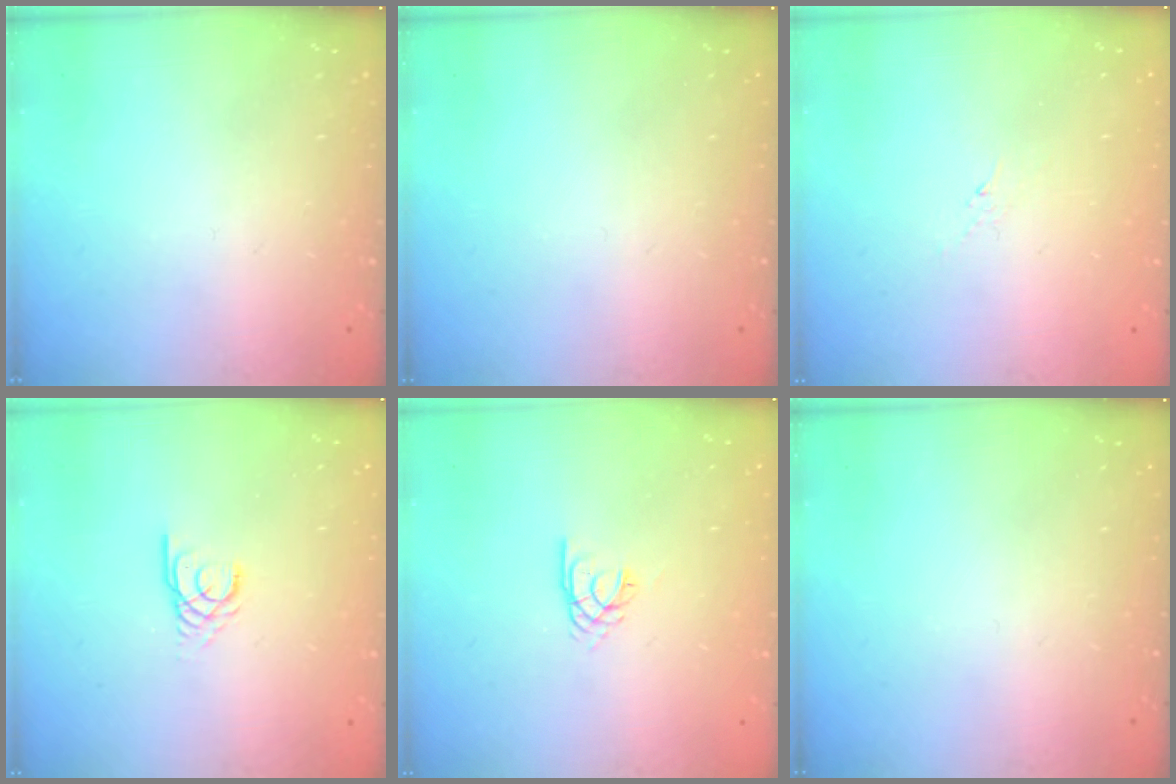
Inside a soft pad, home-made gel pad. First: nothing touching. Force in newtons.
{"total": 0.0}
{"total": 2.8, "press": 2.7, "slide": 0.6}
{"total": 2.2, "press": 2.2, "slide": 0.2}
{"total": 2.2, "press": 2.2, "slide": 0.3}
{"total": 0.0}